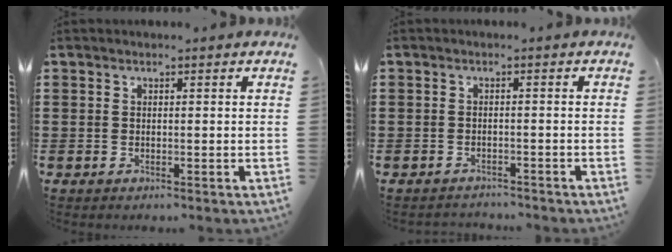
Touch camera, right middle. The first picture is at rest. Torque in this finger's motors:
{"motor_torque": [-0.67, 0.42, -0.42, -0.08]}